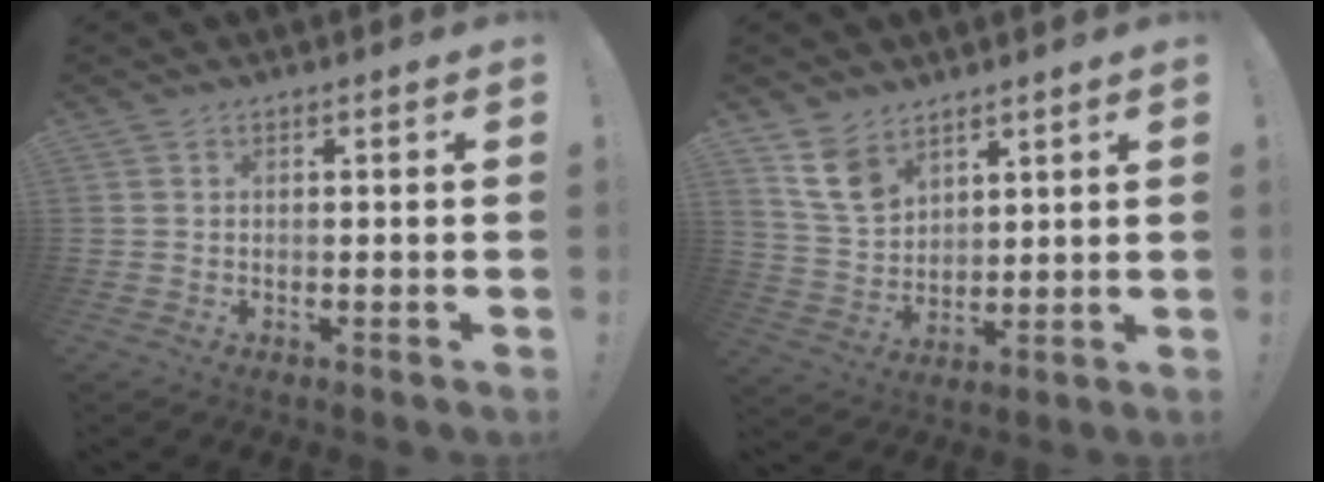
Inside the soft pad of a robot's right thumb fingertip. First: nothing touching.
{"total": 10.6, "force": [7.2, 6.5, 4.2], "torque": [-0.080, -0.039, 0.144]}